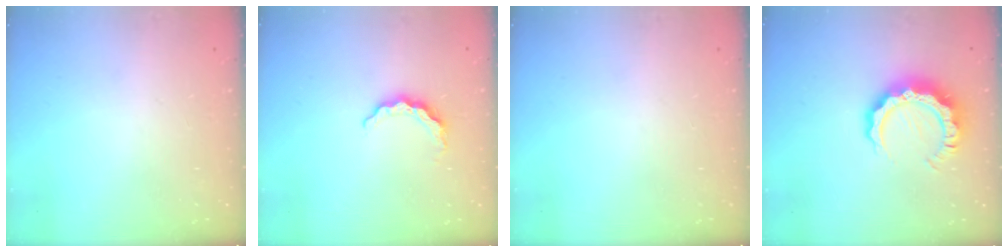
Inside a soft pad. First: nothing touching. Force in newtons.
{"total": 5.7, "press": 5.7, "slide": 0.5}
{"total": 0.0}
{"total": 10.4, "press": 10.3, "slide": 1.2}